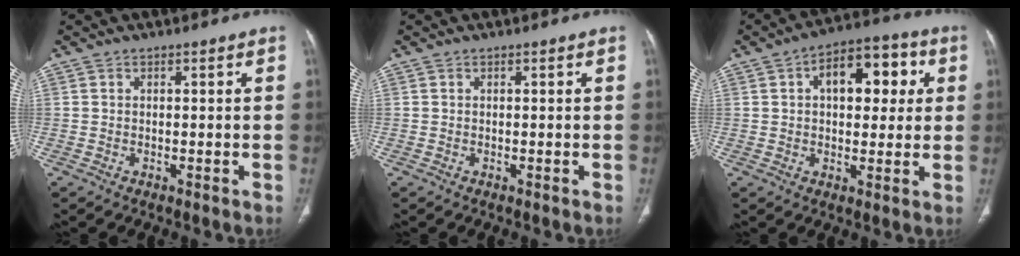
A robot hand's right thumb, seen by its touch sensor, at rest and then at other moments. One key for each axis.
{"total": 0.0}
{"total": 12.9, "fx": 3.4, "fy": 7.4, "fz": 10.0, "tx": -0.103, "ty": 0.019, "tz": 0.045}